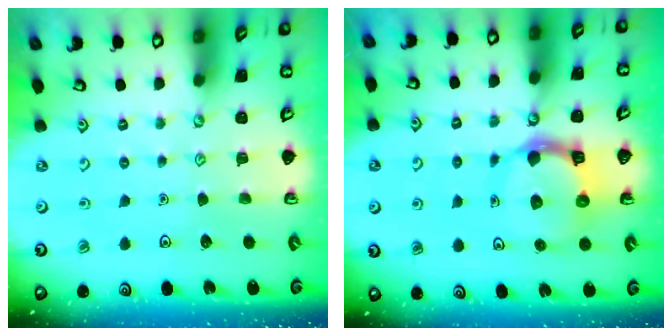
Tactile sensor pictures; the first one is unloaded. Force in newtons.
{"total": 9.7, "press": 9.6, "slide": 1.4}